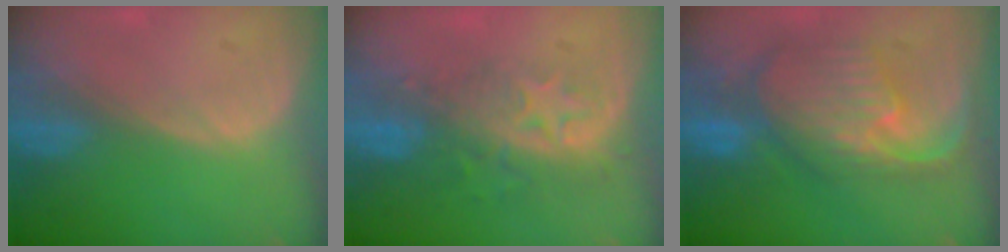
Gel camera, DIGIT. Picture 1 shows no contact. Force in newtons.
{"total": 8.2, "press": 7.3, "slide": 3.8}
{"total": 10.5, "press": 9.4, "slide": 4.7}